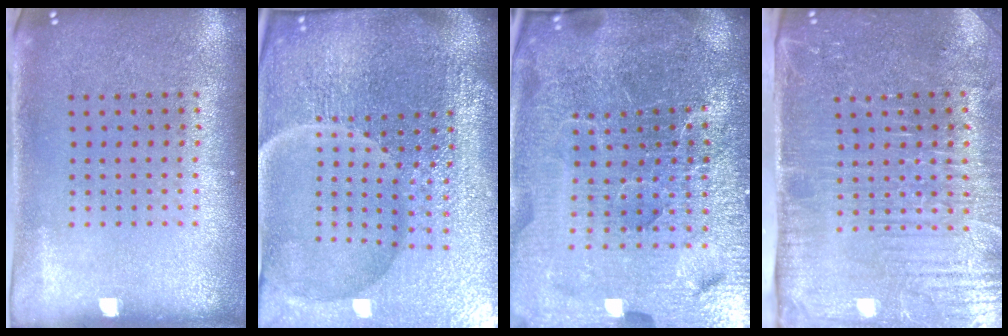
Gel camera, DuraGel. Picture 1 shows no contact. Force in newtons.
{"total": 7.4, "press": 6.4, "slide": 3.6}
{"total": 7.2, "press": 6.2, "slide": 3.7}
{"total": 5.0, "press": 4.5, "slide": 2.4}